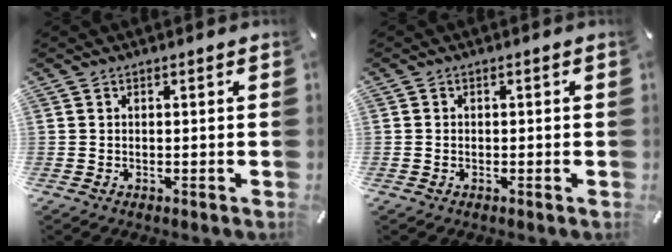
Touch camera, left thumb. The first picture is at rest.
{"total": 0.7, "force": [-0.3, 0.6, -0.1], "torque": [0.001, 0.003, -0.008]}